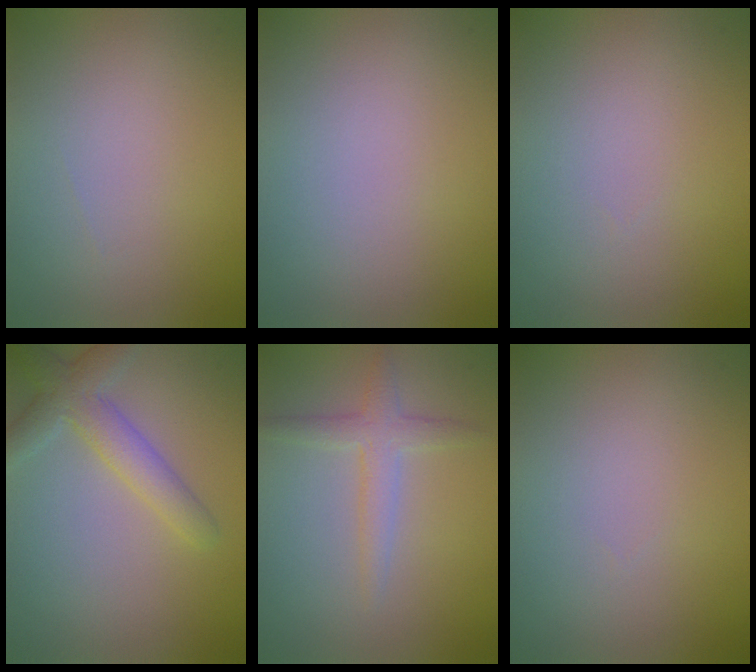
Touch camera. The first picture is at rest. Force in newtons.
{"total": 0.0}
{"total": 0.0}
{"total": 3.6, "press": 3.6, "slide": 0.2}
{"total": 2.4, "press": 2.4, "slide": 0.2}
{"total": 0.0}